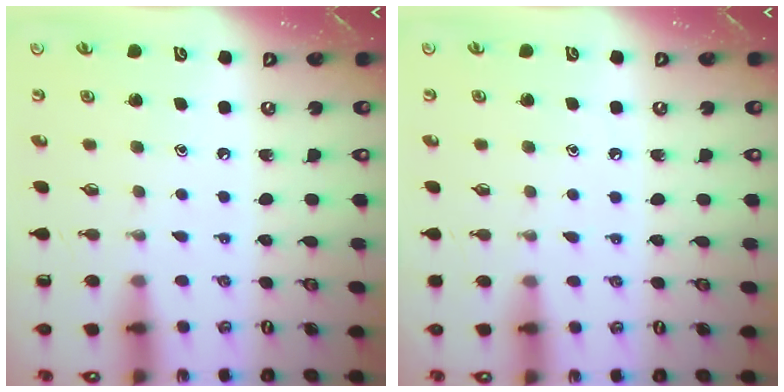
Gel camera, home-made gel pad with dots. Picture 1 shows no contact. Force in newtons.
{"total": 4.7, "press": 4.7, "slide": 0.5}